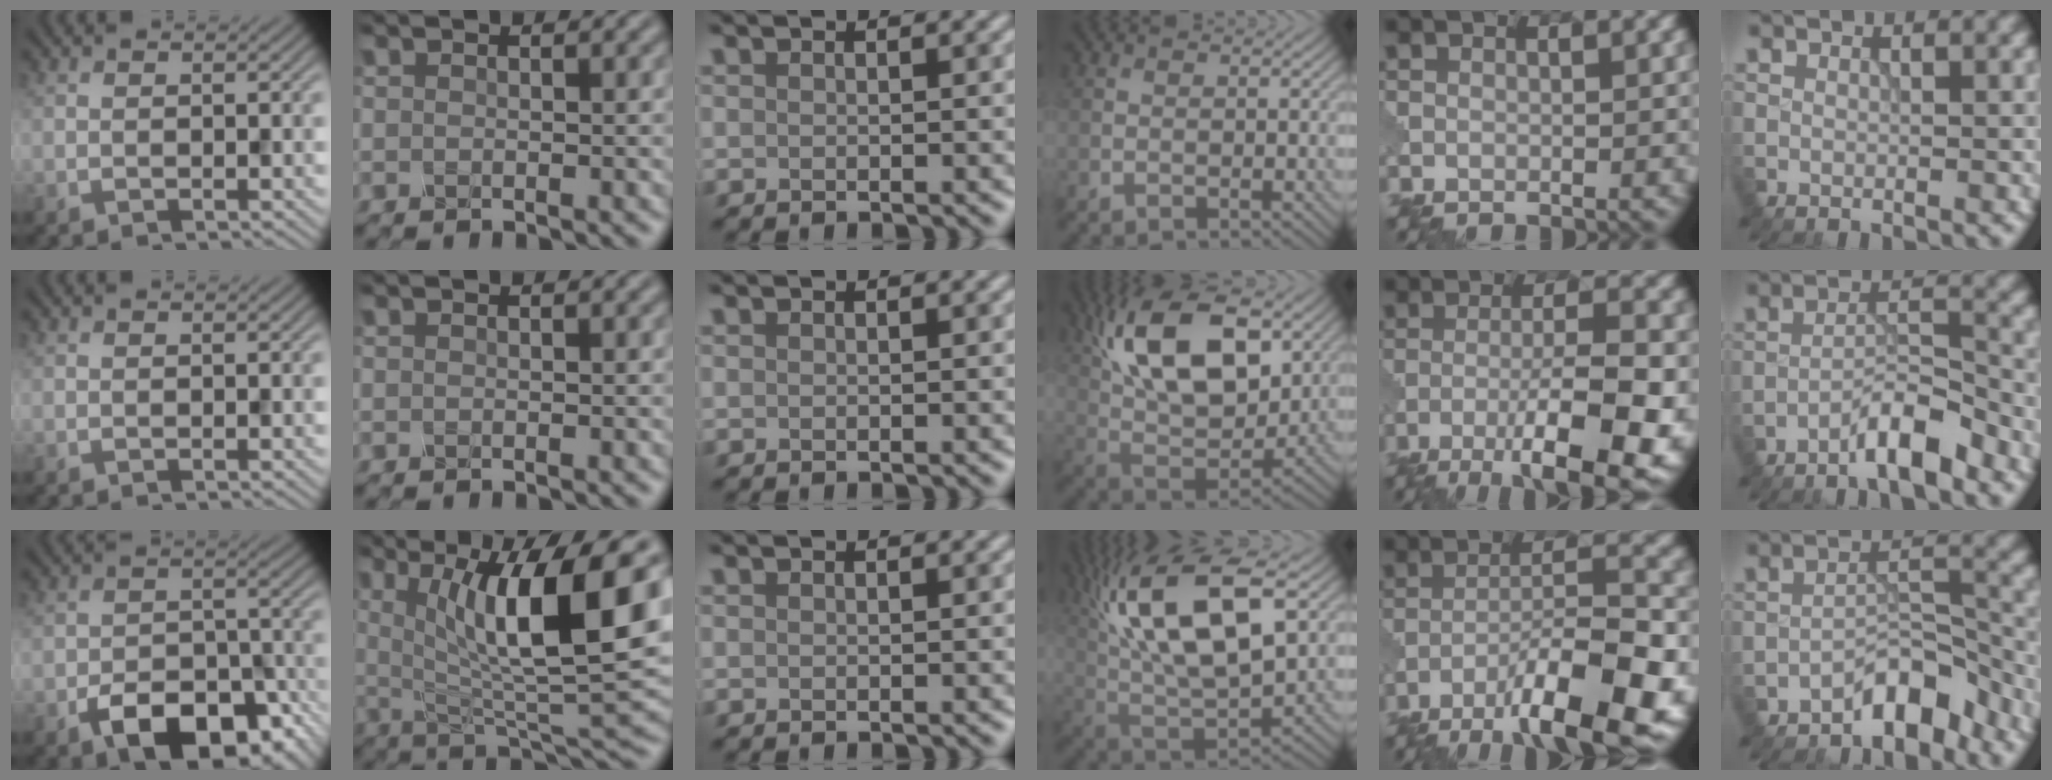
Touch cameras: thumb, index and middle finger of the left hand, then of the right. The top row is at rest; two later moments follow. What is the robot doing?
{"motion": "disassemble", "object": "glue stick"}